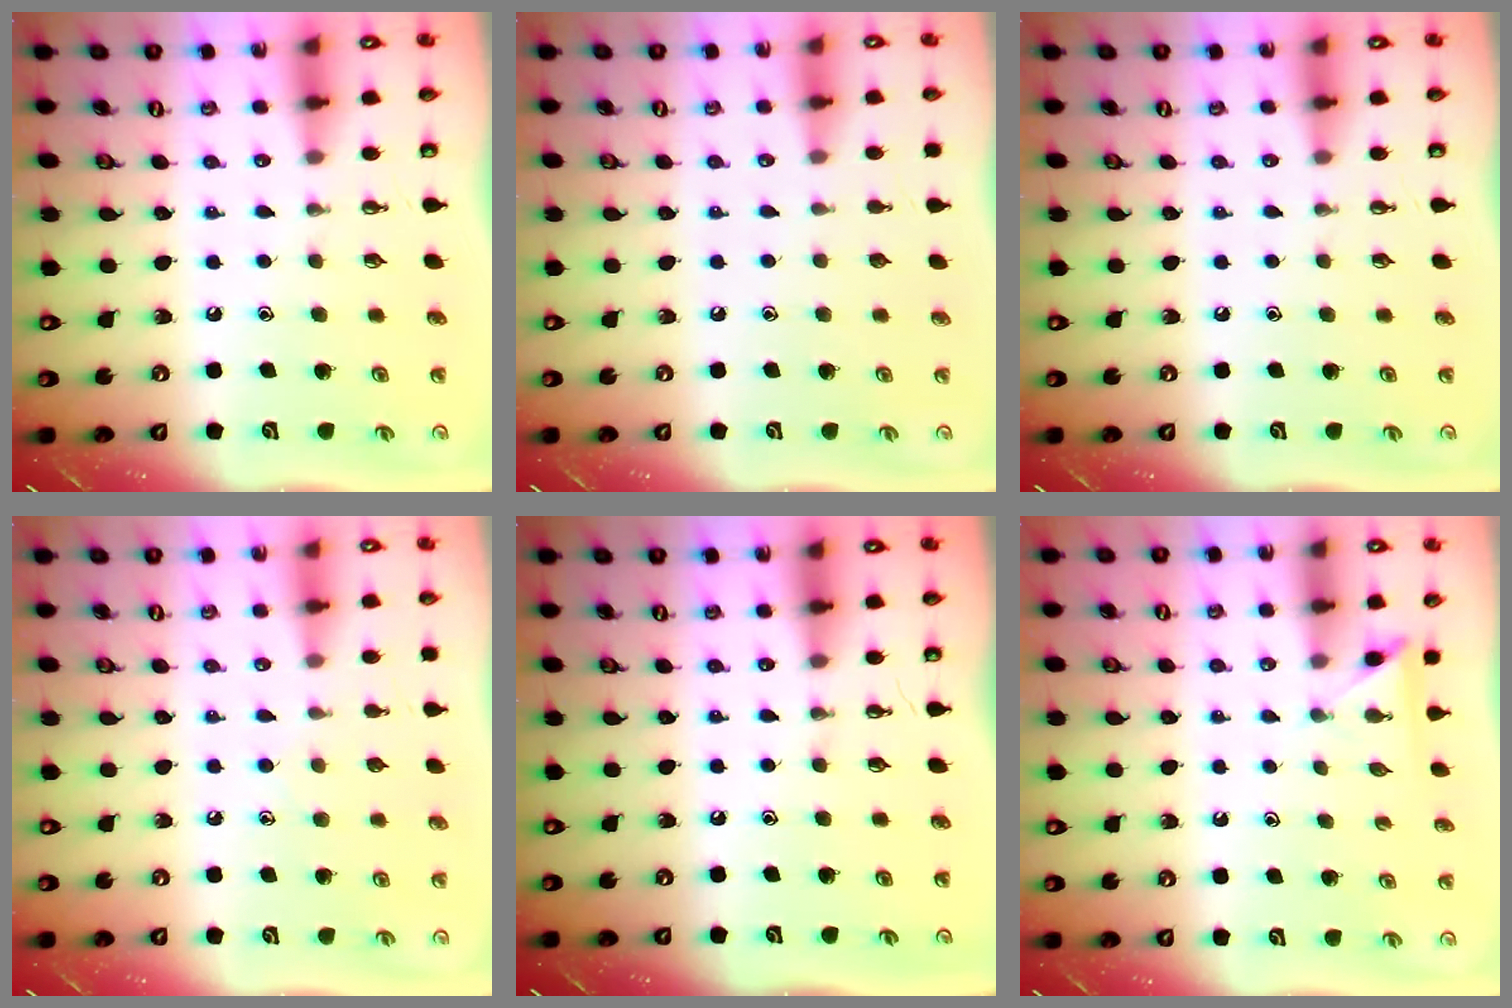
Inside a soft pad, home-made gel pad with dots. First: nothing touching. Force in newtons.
{"total": 0.0}
{"total": 0.0}
{"total": 5.2, "press": 5.2, "slide": 0.6}
{"total": 0.0}
{"total": 2.7, "press": 2.7, "slide": 0.2}